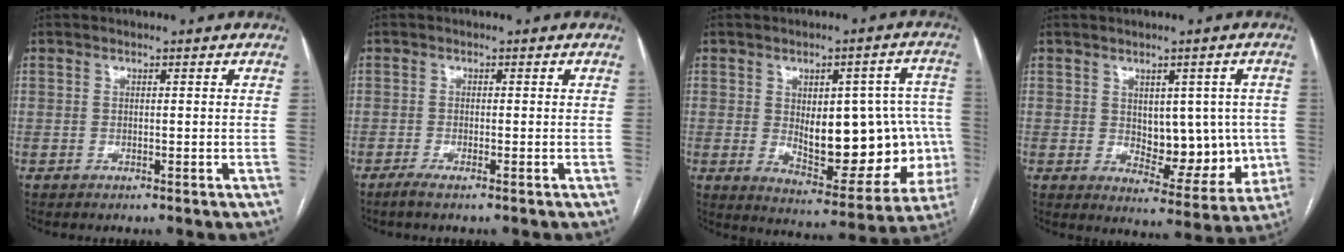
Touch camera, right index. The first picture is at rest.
{"total": 1.9, "force": [-1.3, -0.1, 1.3], "torque": [-0.025, -0.003, -0.026]}
{"total": 18.5, "force": [-1.0, 7.9, 16.7], "torque": [-0.196, 0.022, 0.014]}
{"total": 9.9, "force": [0.0, 5.4, 8.2], "torque": [-0.090, 0.006, 0.019]}